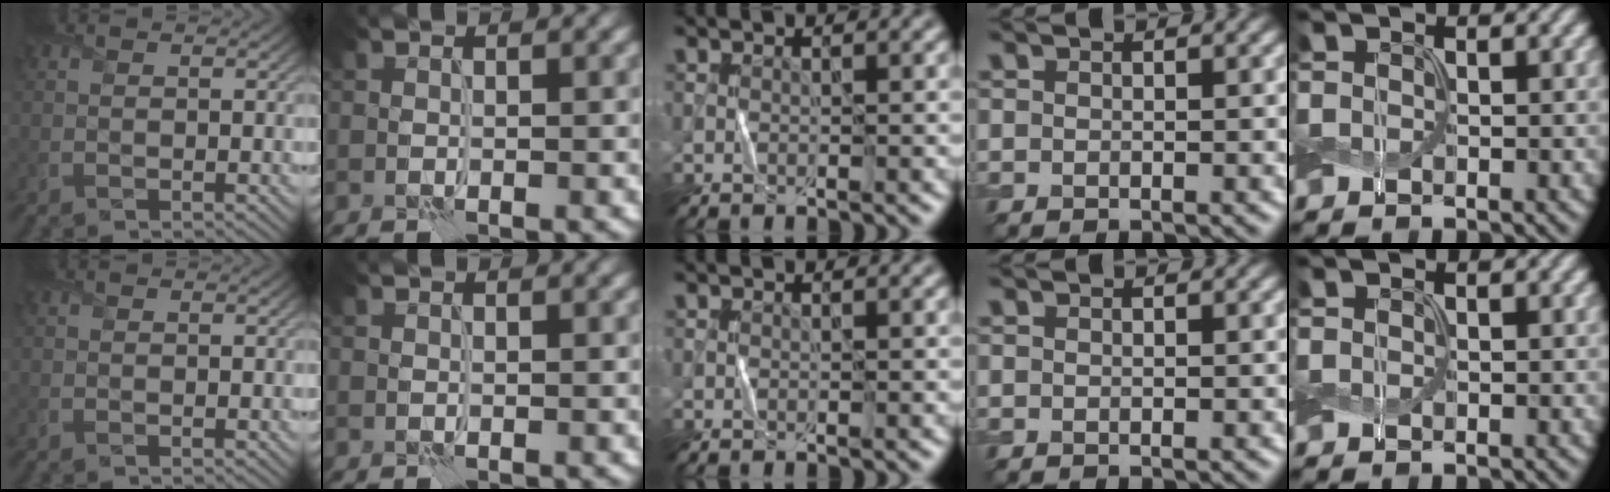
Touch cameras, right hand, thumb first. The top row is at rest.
{}